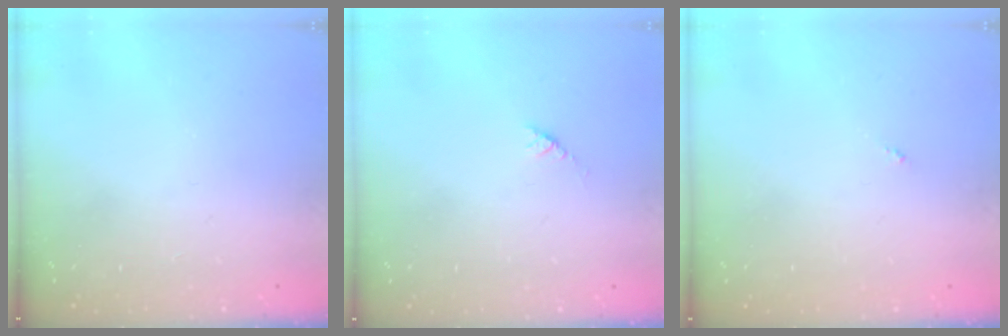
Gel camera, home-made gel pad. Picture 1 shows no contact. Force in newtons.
{"total": 2.7, "press": 2.6, "slide": 0.4}
{"total": 0.0}